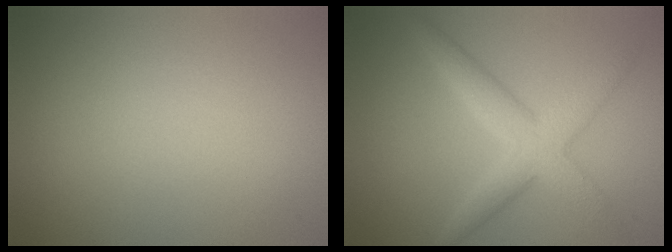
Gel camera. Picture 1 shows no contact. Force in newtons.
{"total": 3.9, "press": 3.9, "slide": 0.1}